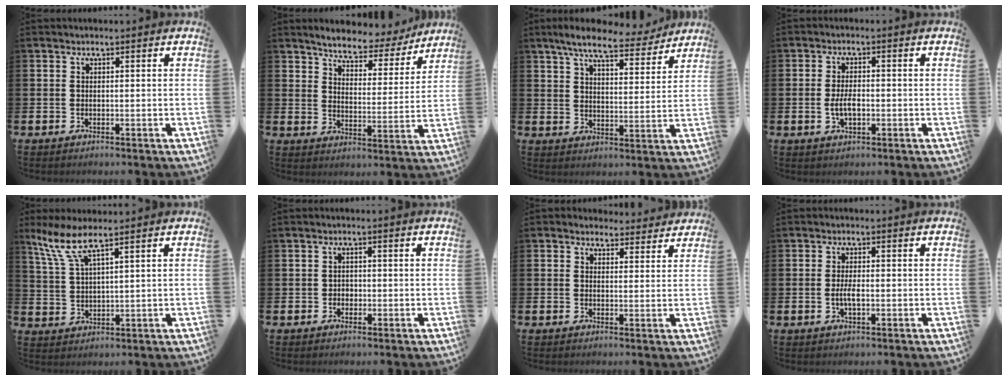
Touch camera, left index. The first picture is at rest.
{"total": 6.1, "force": [5.7, 1.6, 1.3], "torque": [-0.046, -0.042, 0.093]}
{"total": 8.5, "force": [7.5, 1.8, 3.7], "torque": [-0.082, -0.032, 0.129]}
{"total": 3.3, "force": [-0.4, 1.7, 2.8], "torque": [-0.040, -0.002, -0.011]}
{"total": 6.7, "force": [5.0, 0.9, 4.4], "torque": [-0.100, -0.009, 0.088]}
{"total": 1.3, "force": [-0.3, 1.2, 0.4], "torque": [0.004, 0.000, -0.011]}
{"total": 2.9, "force": [2.6, 1.3, 0.0], "torque": [0.006, -0.012, 0.045]}
{"total": 2.5, "force": [-0.4, 1.0, 2.3], "torque": [-0.038, -0.001, -0.009]}